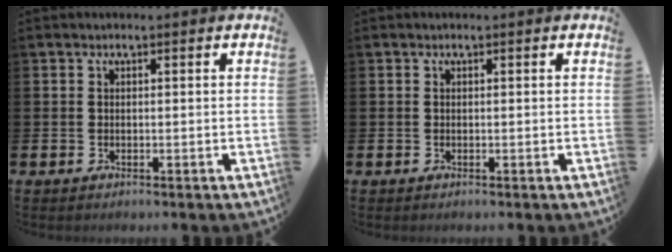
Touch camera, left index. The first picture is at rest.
{"total": 0.0}